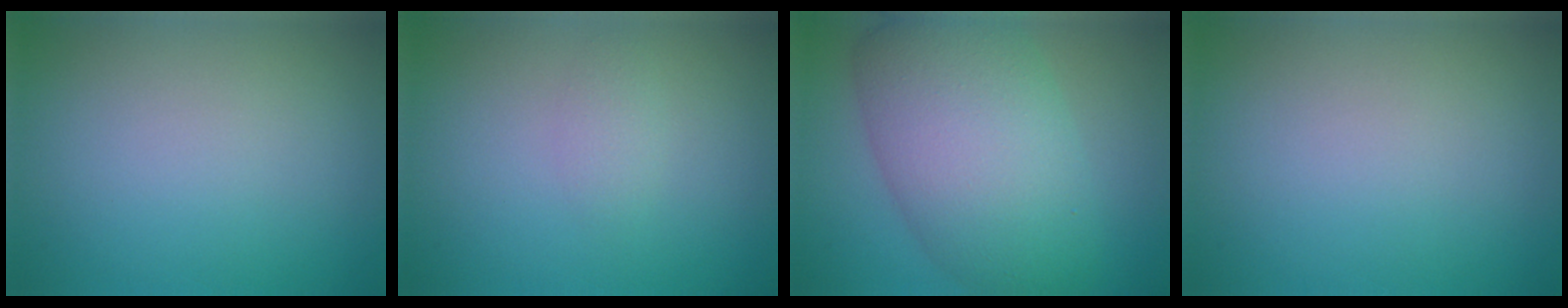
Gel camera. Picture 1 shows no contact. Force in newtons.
{"total": 1.2, "press": 1.2, "slide": 0.0}
{"total": 10.6, "press": 10.6, "slide": 0.1}
{"total": 0.0}